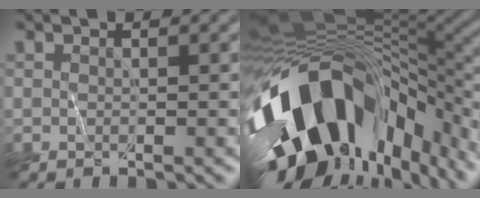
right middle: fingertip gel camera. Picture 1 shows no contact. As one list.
[{"total": 16.6, "force": [-5.8, 10.1, 11.9], "torque": [-0.219, -0.032, -0.079]}]